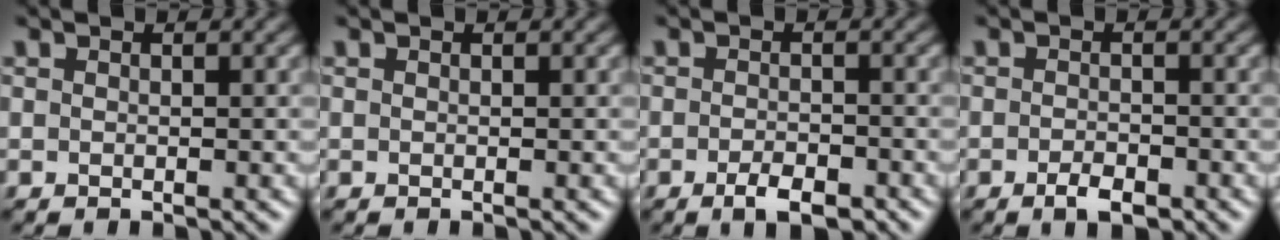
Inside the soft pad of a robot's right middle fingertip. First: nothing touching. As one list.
[{"total": 0.0}, {"total": 2.8, "force": [-1.6, 1.1, 2.0], "torque": [-0.032, -0.001, -0.027]}, {"total": 2.0, "force": [-1.2, 0.9, 1.4], "torque": [-0.023, -0.001, -0.020]}]